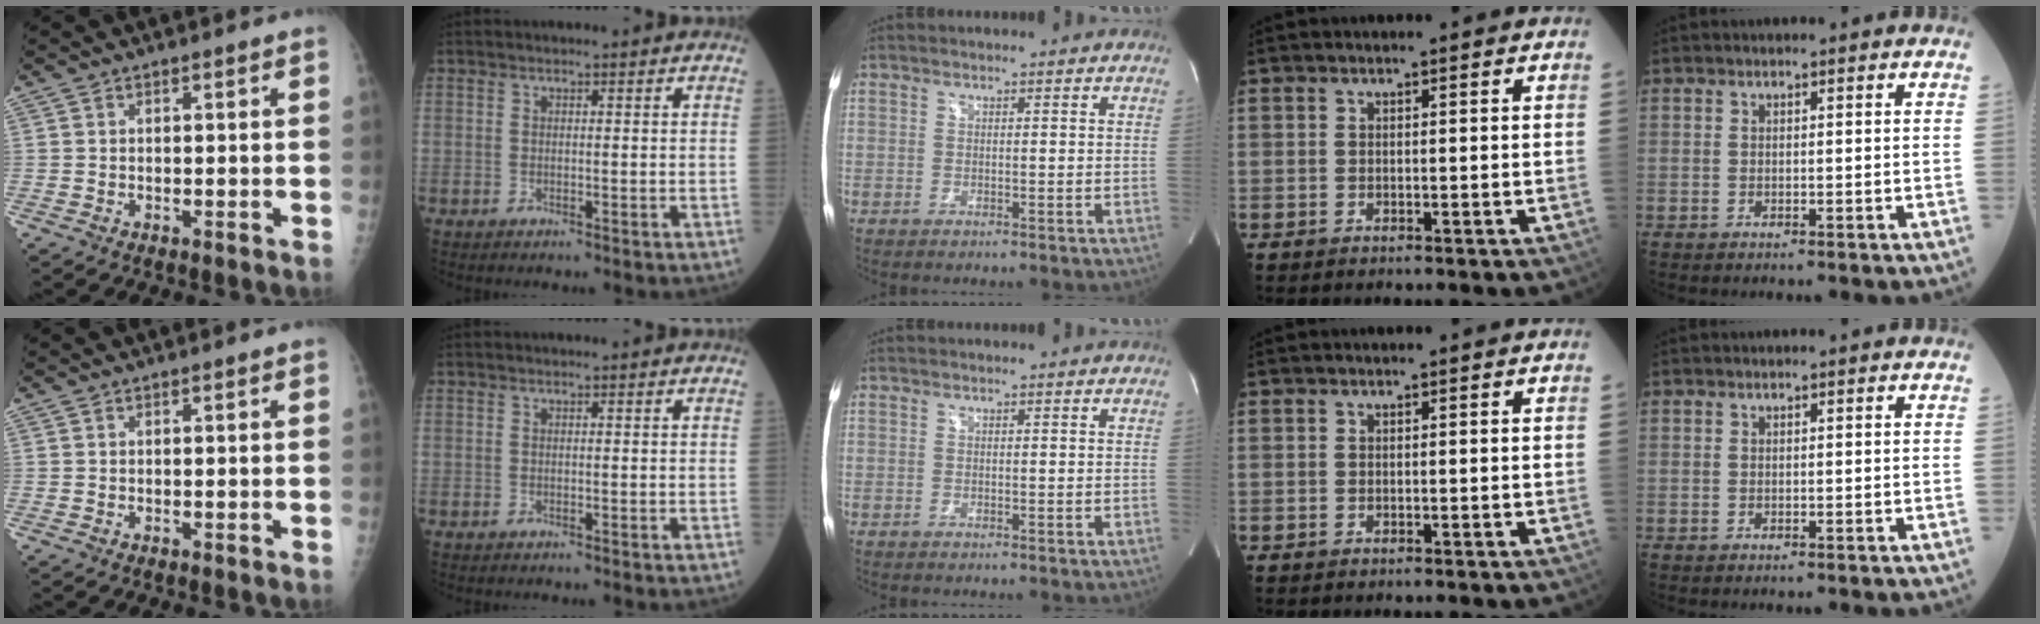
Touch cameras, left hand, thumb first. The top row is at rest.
{}